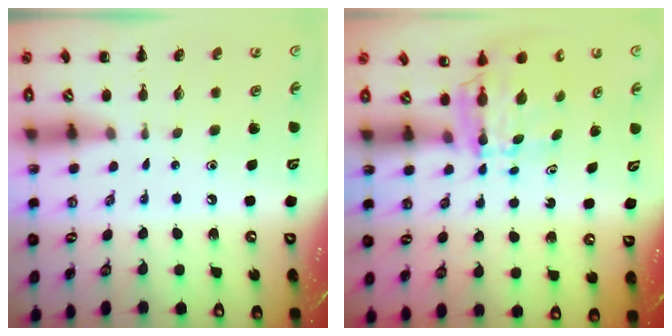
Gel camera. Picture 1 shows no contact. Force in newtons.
{"total": 6.7, "press": 6.6, "slide": 1.0}